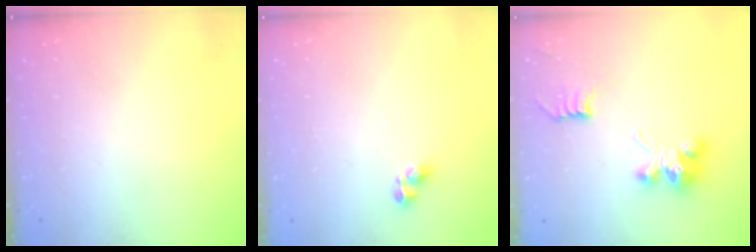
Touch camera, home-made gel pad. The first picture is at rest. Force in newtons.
{"total": 5.5, "press": 5.5, "slide": 0.6}
{"total": 6.6, "press": 6.6, "slide": 0.1}